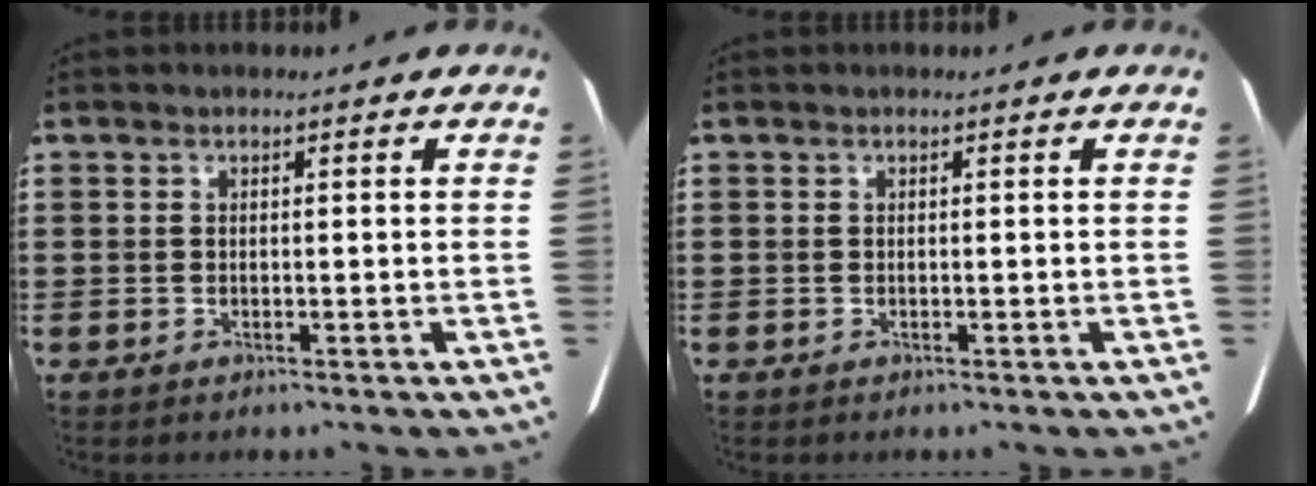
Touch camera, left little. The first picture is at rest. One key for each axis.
{"total": 0.0}